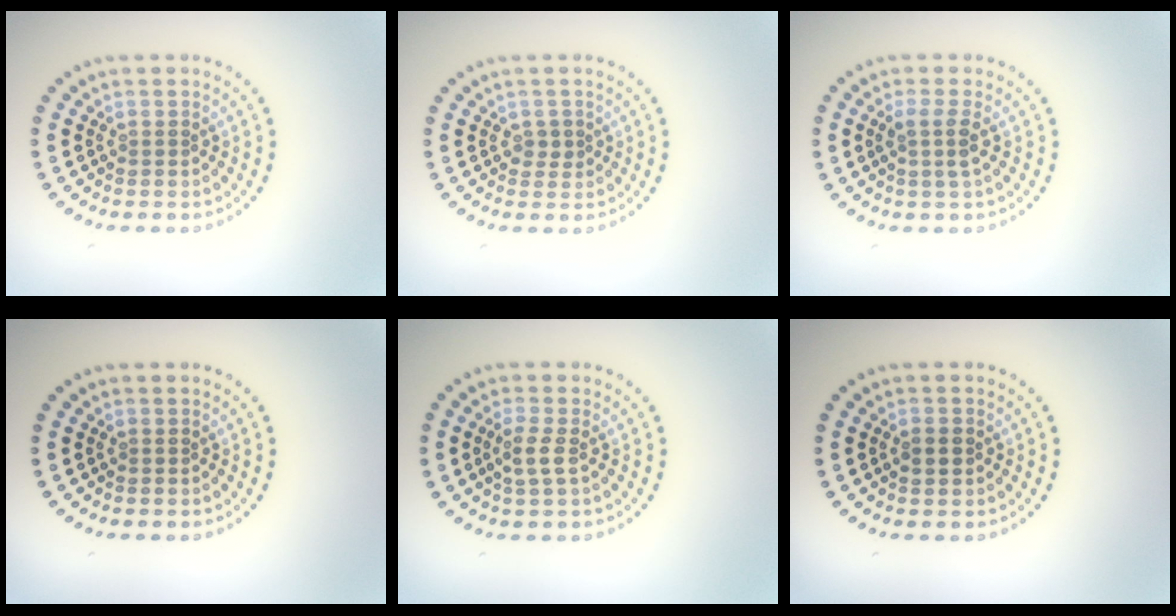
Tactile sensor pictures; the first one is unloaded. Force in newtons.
{"total": 1.1, "press": 1.0, "slide": 0.3}
{"total": 1.9, "press": 1.5, "slide": 1.0}
{"total": 0.0}
{"total": 1.7, "press": 1.5, "slide": 0.8}
{"total": 1.2, "press": 1.2, "slide": 0.2}